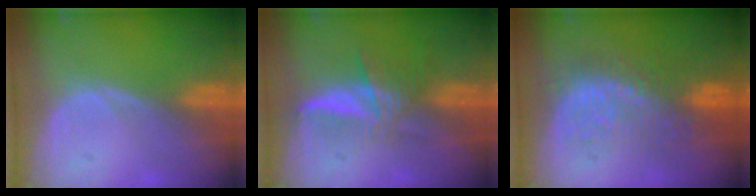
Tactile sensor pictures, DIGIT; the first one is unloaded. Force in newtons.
{"total": 5.9, "press": 5.5, "slide": 2.3}
{"total": 9.6, "press": 9.1, "slide": 3.0}